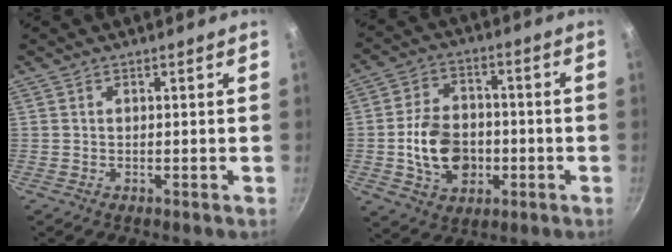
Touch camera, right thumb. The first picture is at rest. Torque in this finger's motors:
{"motor_torque": [-0.41, 0.95, 1.20, -0.12, 0.11]}